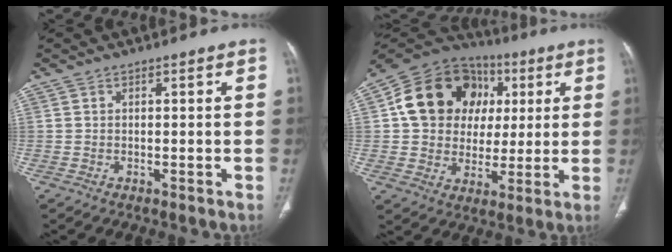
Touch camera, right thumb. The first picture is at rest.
{"total": 19.5, "force": [4.3, 16.3, 9.9], "torque": [-0.131, 0.028, 0.076]}